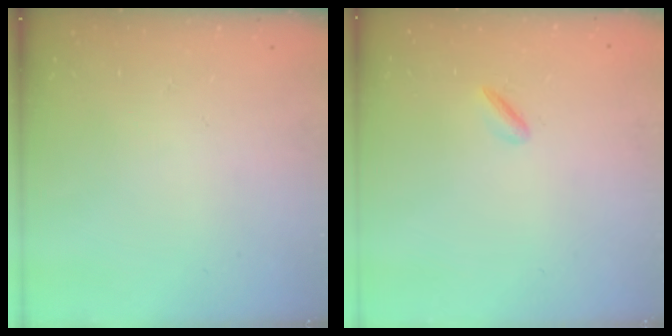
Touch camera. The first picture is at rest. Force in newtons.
{"total": 2.1, "press": 2.0, "slide": 0.7}